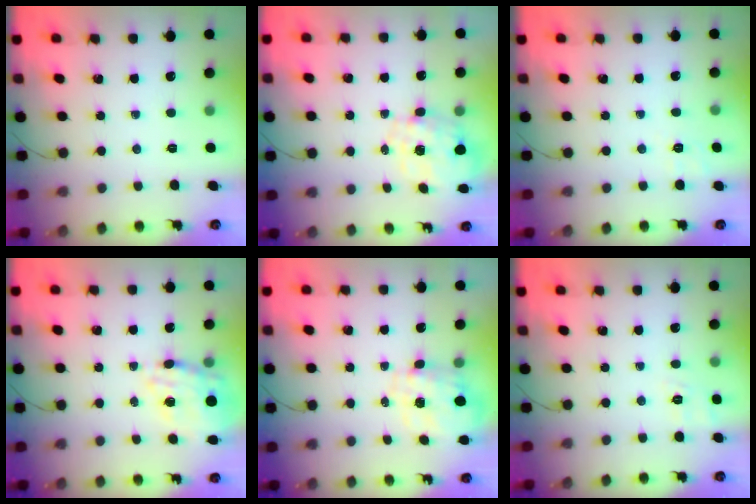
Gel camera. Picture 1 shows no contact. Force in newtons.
{"total": 2.0, "press": 1.8, "slide": 1.0}
{"total": 2.7, "press": 2.2, "slide": 1.6}
{"total": 14.5, "press": 14.1, "slide": 3.4}
{"total": 8.3, "press": 8.2, "slide": 0.8}
{"total": 2.5, "press": 1.4, "slide": 2.0}